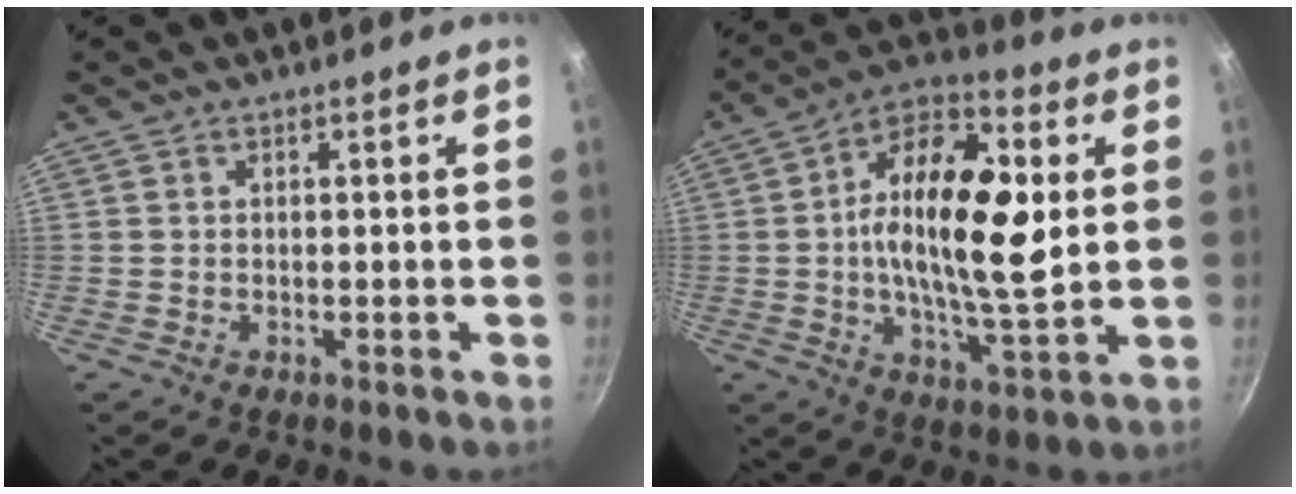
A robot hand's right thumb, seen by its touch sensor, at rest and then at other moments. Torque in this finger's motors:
{"motor_torque": [0.27, 0.52, 0.87, 0.33, 0.18]}